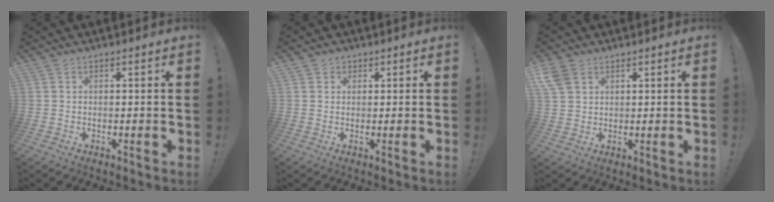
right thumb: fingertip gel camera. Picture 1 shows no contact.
{"total": 1.5, "force": [0.7, 1.3, 0.1], "torque": [-0.001, 0.000, 0.011]}
{"total": 5.4, "force": [2.9, 3.6, 2.8], "torque": [-0.051, -0.004, 0.060]}